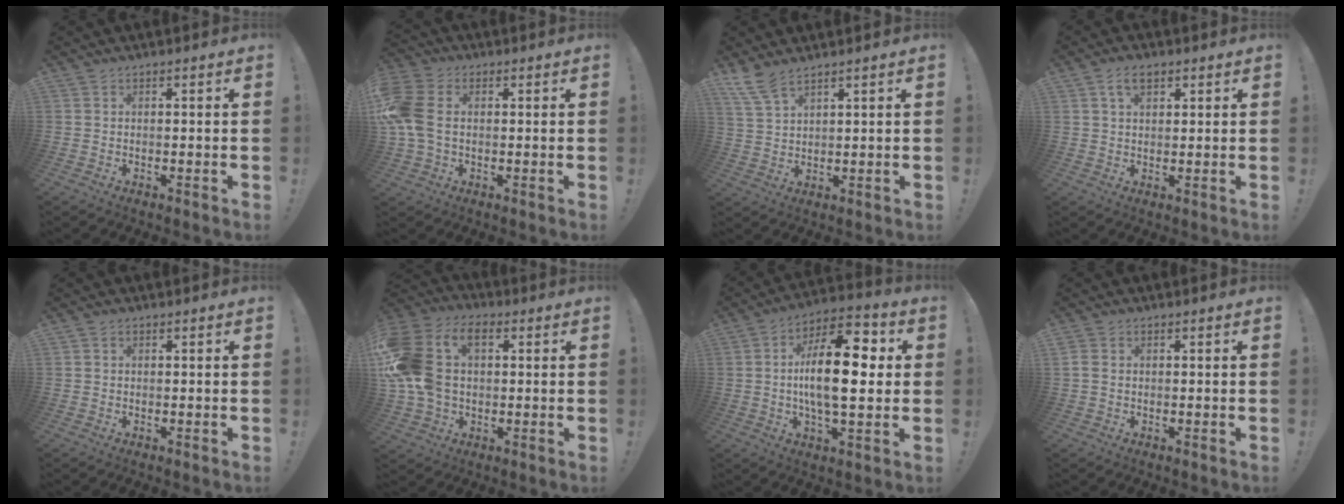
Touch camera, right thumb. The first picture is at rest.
{"total": 11.5, "force": [0.5, 8.1, 8.1], "torque": [-0.189, 0.005, 0.014]}
{"total": 6.4, "force": [5.1, 1.7, 3.4], "torque": [-0.075, -0.024, 0.098]}
{"total": 5.3, "force": [2.7, 2.9, 3.5], "torque": [-0.062, 0.002, 0.050]}
{"total": 0.5, "force": [0.2, 0.5, 0.1], "torque": [0.001, 0.000, 0.002]}
{"total": 19.6, "force": [3.7, 13.7, 13.5], "torque": [-0.279, 0.003, 0.072]}
{"total": 19.7, "force": [0.9, 8.4, 17.8], "torque": [-0.304, 0.004, 0.005]}
{"total": 2.0, "force": [0.2, 1.6, 1.1], "torque": [-0.025, 0.007, 0.005]}